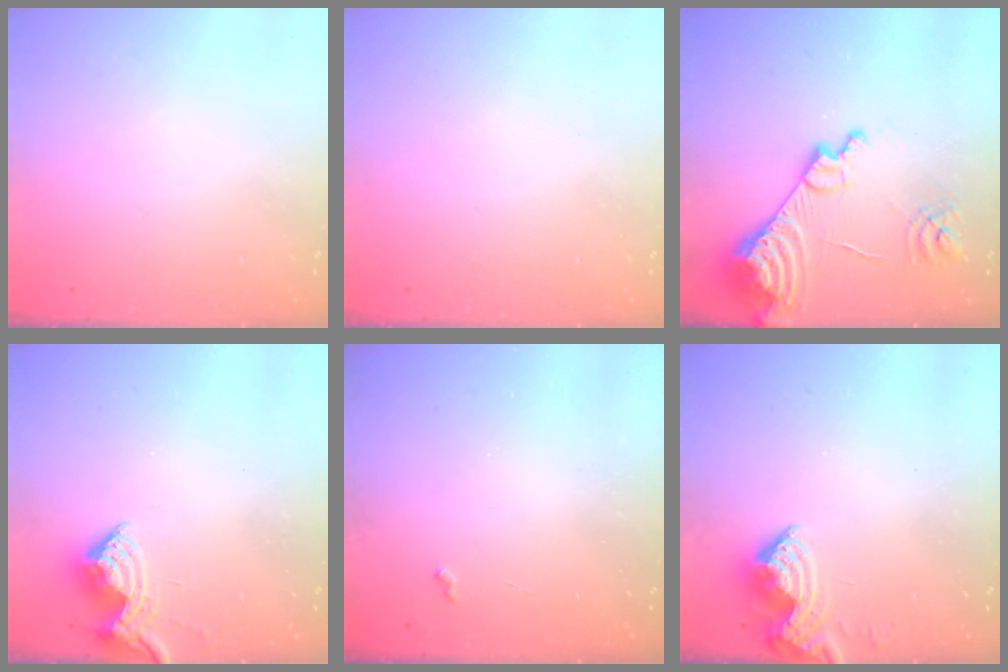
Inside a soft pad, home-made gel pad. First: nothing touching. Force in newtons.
{"total": 0.0}
{"total": 17.1, "press": 17.0, "slide": 2.0}
{"total": 10.1, "press": 10.1, "slide": 0.4}
{"total": 2.5, "press": 2.4, "slide": 0.4}
{"total": 9.2, "press": 9.2, "slide": 0.4}